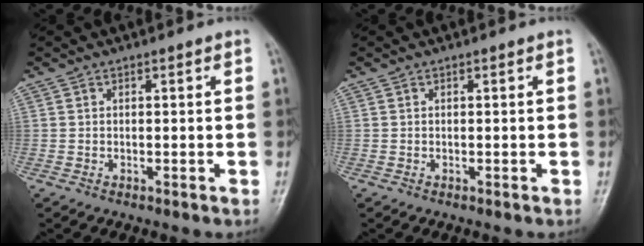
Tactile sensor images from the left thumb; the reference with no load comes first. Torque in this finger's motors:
{"motor_torque": [0.00, 0.00, 0.02, -0.02, 0.00]}